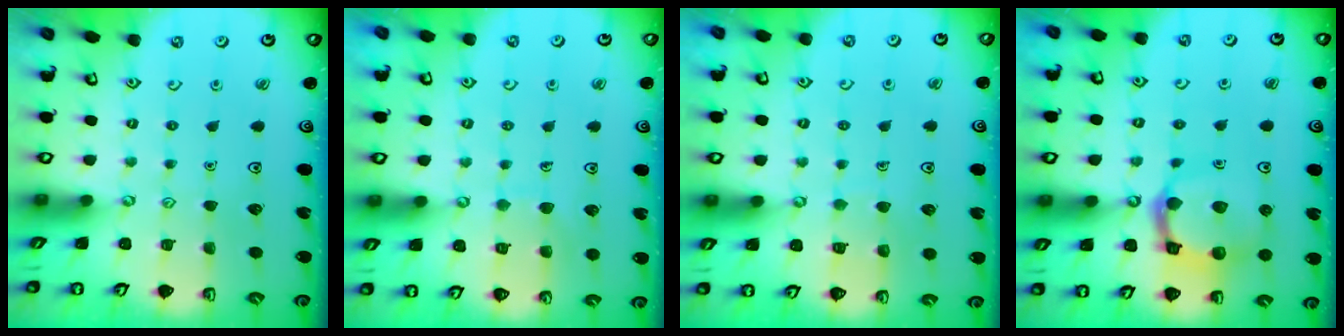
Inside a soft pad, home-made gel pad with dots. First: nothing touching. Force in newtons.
{"total": 7.2, "press": 7.2, "slide": 0.5}
{"total": 6.7, "press": 6.7, "slide": 0.4}
{"total": 13.0, "press": 12.9, "slide": 1.5}